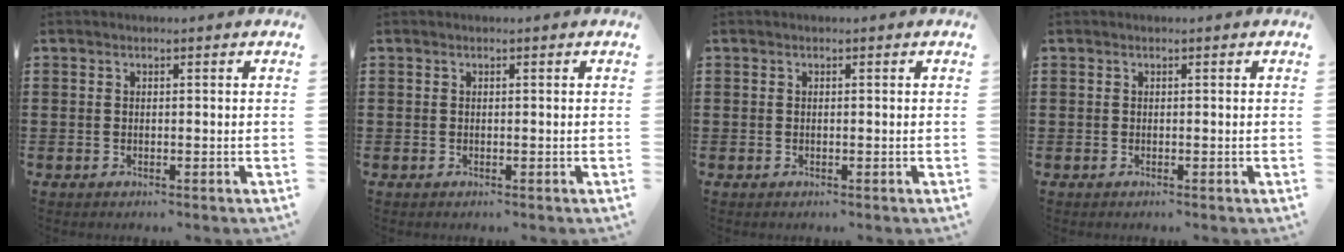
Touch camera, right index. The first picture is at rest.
{"total": 0.0}
{"total": 0.0}
{"total": 0.0}